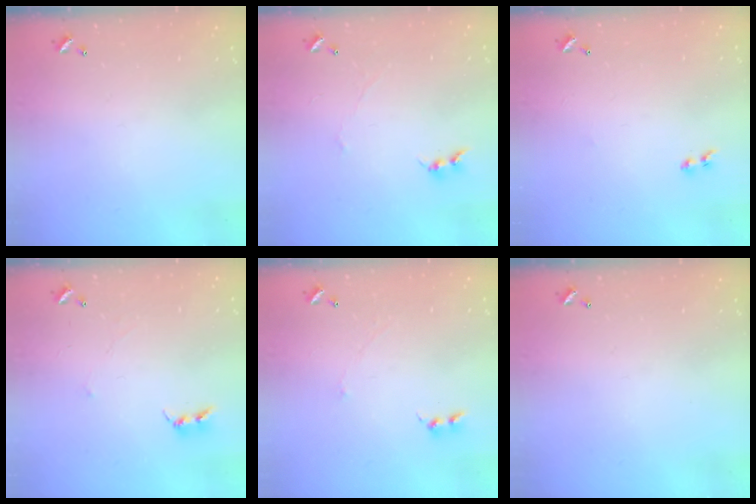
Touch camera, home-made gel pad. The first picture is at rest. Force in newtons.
{"total": 1.5, "press": 1.4, "slide": 0.5}
{"total": 1.9, "press": 1.7, "slide": 0.9}
{"total": 2.4, "press": 2.4, "slide": 0.4}
{"total": 1.1, "press": 0.9, "slide": 0.6}
{"total": 0.0}